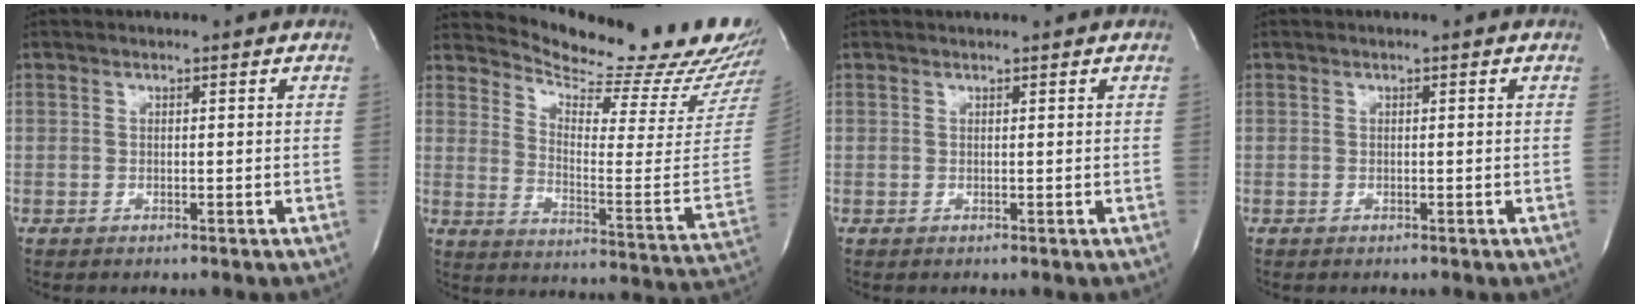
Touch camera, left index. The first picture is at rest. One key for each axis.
{"total": 22.1, "fx": 20.7, "fy": 1.1, "fz": 7.6, "tx": -0.121, "ty": -0.128, "tz": 0.263}
{"total": 1.6, "fx": 1.5, "fy": 0.1, "fz": 0.3, "tx": -0.007, "ty": 0.011, "tz": 0.020}
{"total": 0.0}